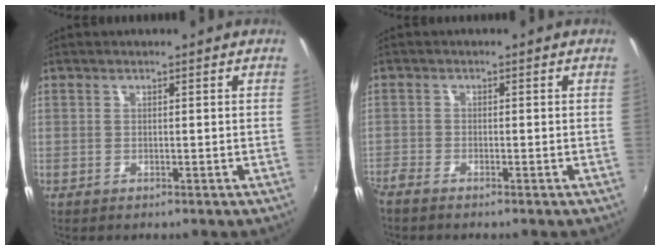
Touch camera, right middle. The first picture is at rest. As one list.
[{"total": 2.2, "force": [-2.1, 0.4, 0.8], "torque": [-0.025, -0.010, -0.043]}]